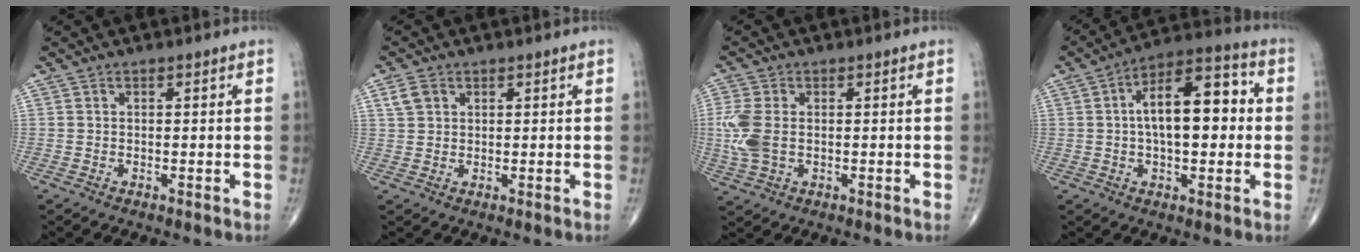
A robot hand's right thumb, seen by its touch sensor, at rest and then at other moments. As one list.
[{"total": 3.1, "force": [1.4, 2.3, 1.5], "torque": [-0.025, 0.001, 0.030]}, {"total": 7.2, "force": [-0.1, 4.5, 5.6], "torque": [-0.150, 0.002, 0.001]}, {"total": 15.2, "force": [1.3, 7.2, 13.3], "torque": [-0.187, 0.030, 0.012]}]